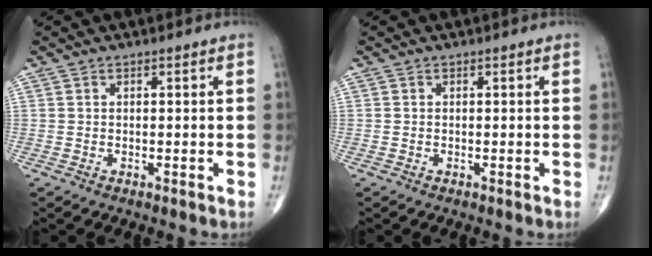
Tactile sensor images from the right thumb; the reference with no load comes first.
{"total": 0.0}